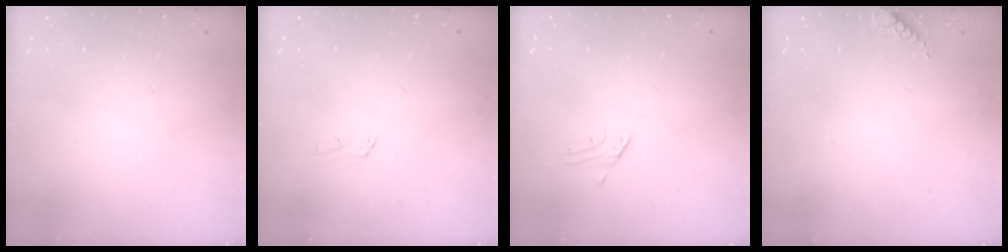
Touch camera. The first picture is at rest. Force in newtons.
{"total": 3.0, "press": 3.0, "slide": 0.4}
{"total": 2.4, "press": 2.4, "slide": 0.2}
{"total": 5.7, "press": 5.7, "slide": 0.7}